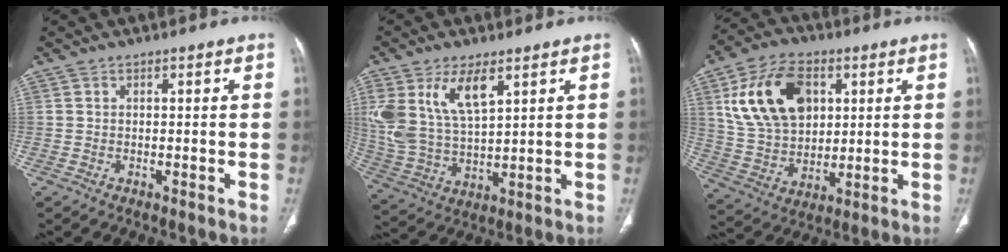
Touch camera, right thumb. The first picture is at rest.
{"total": 13.8, "force": [6.3, 6.5, 10.4], "torque": [-0.214, -0.018, 0.137]}
{"total": 17.9, "force": [5.8, 11.8, 12.2], "torque": [-0.199, -0.008, 0.114]}